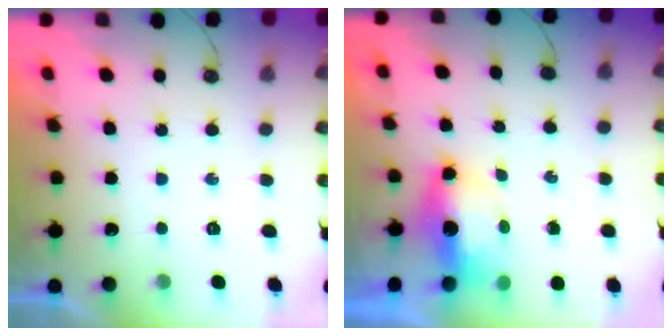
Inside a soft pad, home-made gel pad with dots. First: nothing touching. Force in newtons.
{"total": 6.6, "press": 6.6, "slide": 0.6}